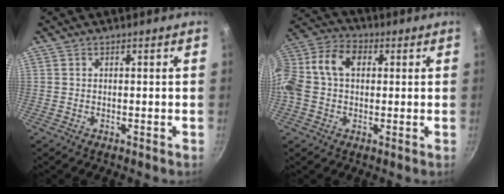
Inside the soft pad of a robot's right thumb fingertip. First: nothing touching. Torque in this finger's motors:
{"motor_torque": [1.93, 1.95, 0.23, -0.02, 0.25]}